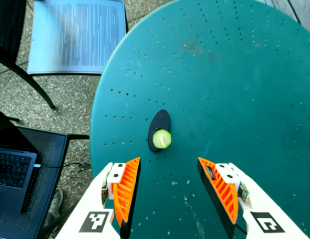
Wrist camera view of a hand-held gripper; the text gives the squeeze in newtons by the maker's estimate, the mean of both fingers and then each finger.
{"total": 0.0}